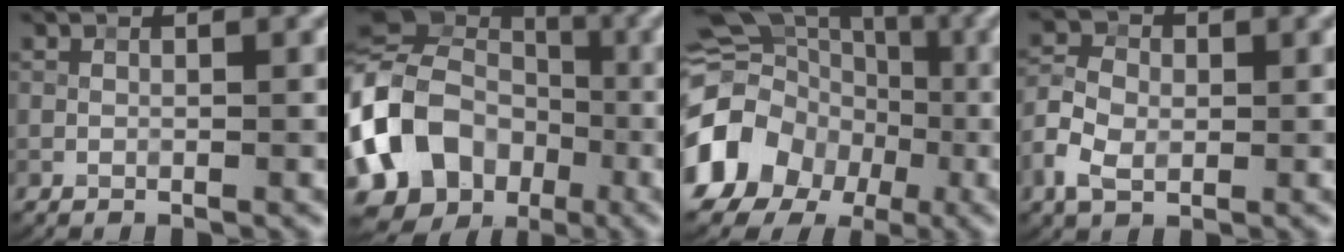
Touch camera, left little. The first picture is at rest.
{"total": 12.9, "force": [-3.2, 10.8, 6.4], "torque": [-0.165, -0.008, -0.074]}
{"total": 13.3, "force": [-3.5, 11.6, 5.5], "torque": [-0.112, -0.008, -0.076]}
{"total": 4.3, "force": [-1.2, 3.1, 2.7], "torque": [-0.062, 0.003, -0.028]}